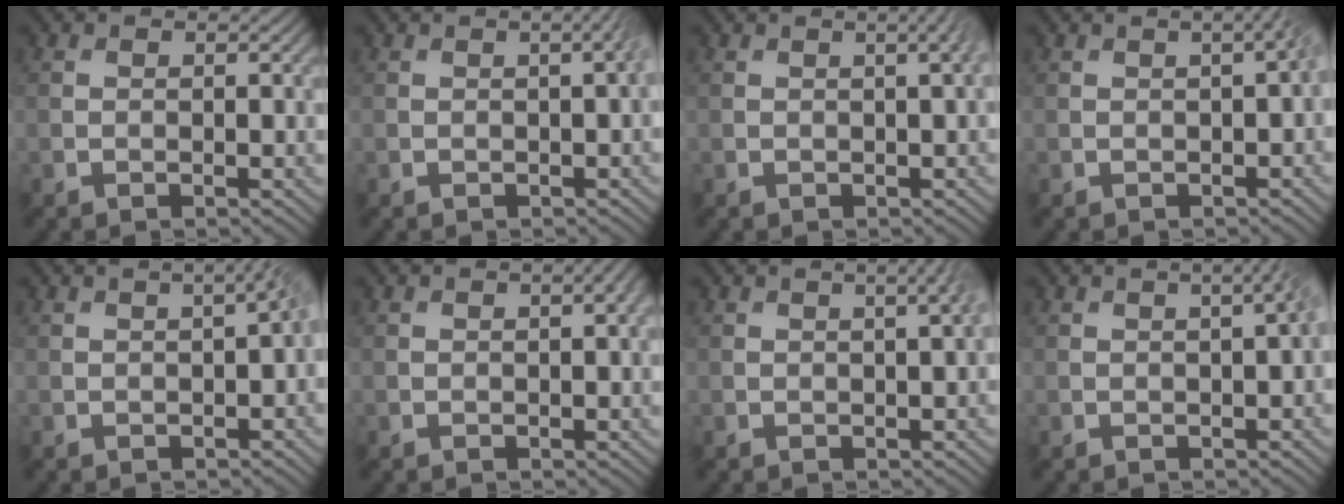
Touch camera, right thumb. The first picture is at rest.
{"total": 2.2, "force": [0.1, 0.5, 2.2], "torque": [-0.020, 0.013, 0.003]}
{"total": 3.0, "force": [0.8, 0.9, 2.7], "torque": [-0.024, 0.021, -0.003]}
{"total": 3.1, "force": [0.2, 0.9, 3.0], "torque": [-0.032, 0.011, 0.005]}
{"total": 3.7, "force": [0.0, 1.0, 3.5], "torque": [-0.034, 0.009, 0.005]}
{"total": 1.8, "force": [0.3, 0.4, 1.7], "torque": [-0.020, 0.006, 0.006]}
{"total": 3.5, "force": [0.8, 0.9, 3.2], "torque": [-0.032, 0.024, -0.002]}
{"total": 3.6, "force": [0.3, 1.0, 3.4], "torque": [-0.031, 0.016, 0.002]}